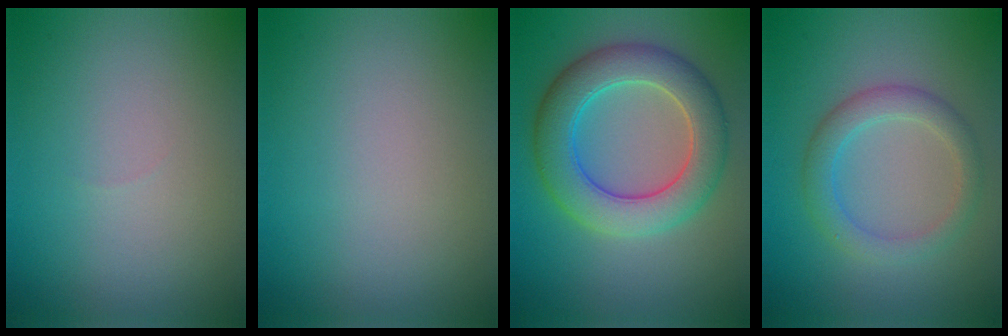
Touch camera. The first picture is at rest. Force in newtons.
{"total": 0.0}
{"total": 7.1, "press": 7.1, "slide": 0.3}
{"total": 3.1, "press": 3.1, "slide": 0.1}